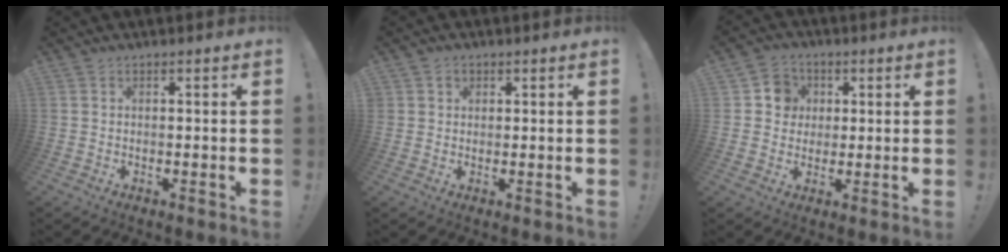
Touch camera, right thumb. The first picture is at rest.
{"total": 2.0, "force": [0.9, 1.7, 0.4], "torque": [-0.002, -0.005, 0.015]}
{"total": 7.2, "force": [1.1, 6.9, 1.8], "torque": [-0.025, 0.002, 0.024]}